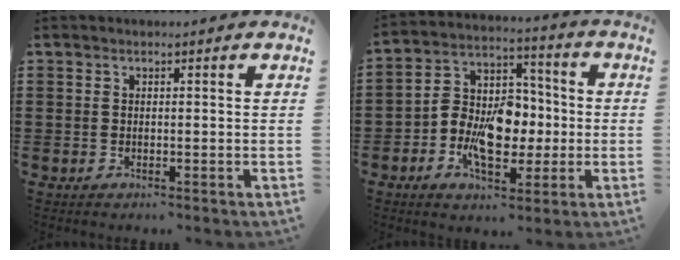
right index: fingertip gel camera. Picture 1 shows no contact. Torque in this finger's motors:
{"motor_torque": [2.14, 0.00, 0.89, 0.21]}